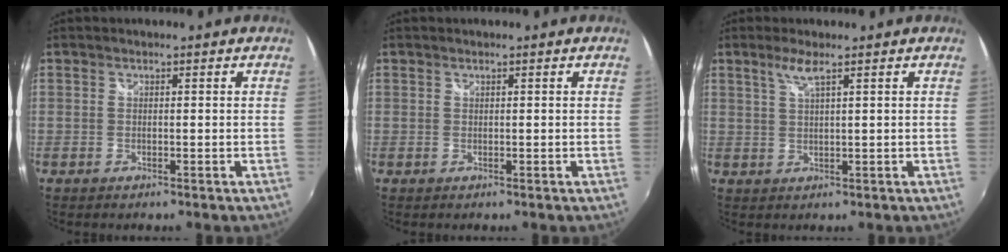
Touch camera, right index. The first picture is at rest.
{"total": 0.0}
{"total": 2.8, "force": [1.7, 0.0, 2.2], "torque": [-0.045, 0.001, 0.035]}